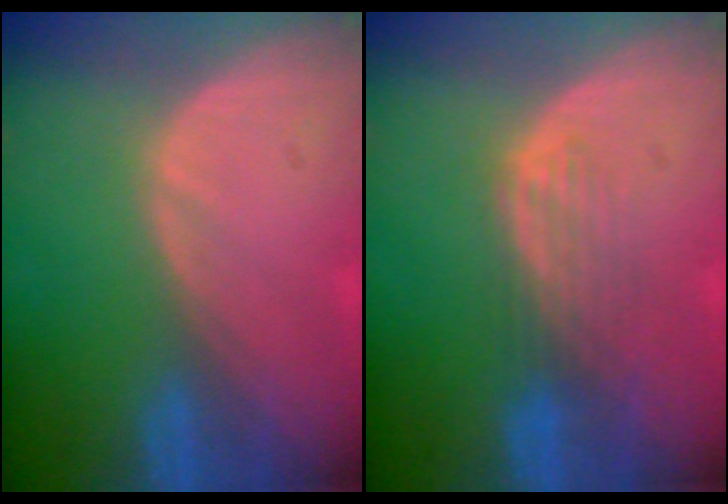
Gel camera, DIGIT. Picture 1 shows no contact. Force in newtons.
{"total": 3.7, "press": 3.2, "slide": 1.8}